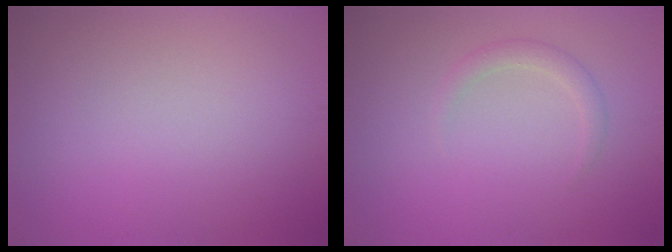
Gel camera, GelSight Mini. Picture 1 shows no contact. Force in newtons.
{"total": 1.4, "press": 1.4, "slide": 0.1}